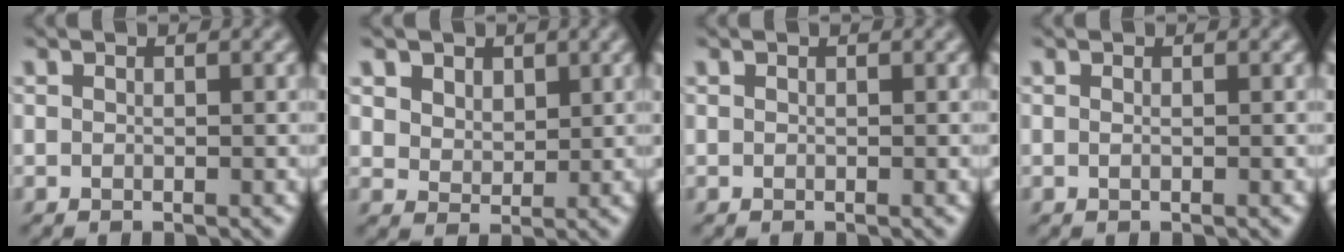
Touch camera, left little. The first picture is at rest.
{"total": 3.8, "force": [2.3, 2.6, 1.6], "torque": [-0.065, -0.007, 0.051]}
{"total": 0.0}
{"total": 0.0}